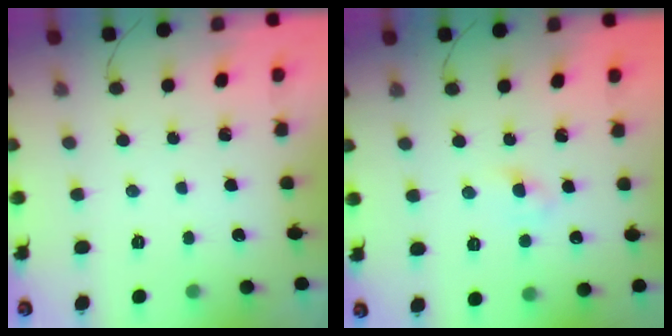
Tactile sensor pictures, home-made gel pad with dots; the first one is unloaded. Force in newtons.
{"total": 2.6, "press": 2.5, "slide": 0.8}